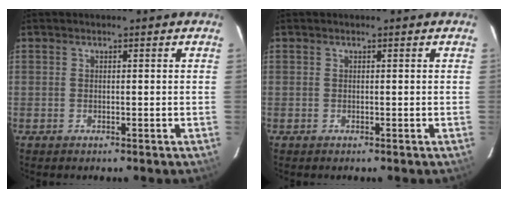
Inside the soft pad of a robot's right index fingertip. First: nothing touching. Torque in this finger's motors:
{"motor_torque": [-0.03, -0.03, 0.04, 0.01]}